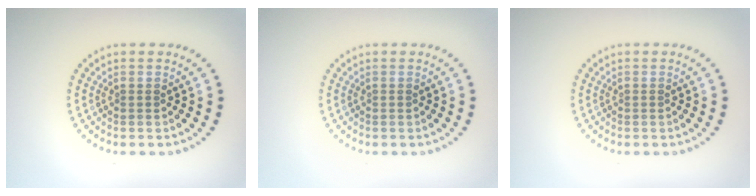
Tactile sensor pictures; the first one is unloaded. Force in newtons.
{"total": 0.0}
{"total": 0.0}